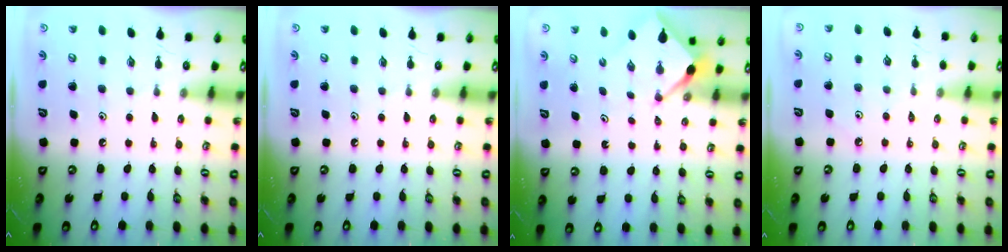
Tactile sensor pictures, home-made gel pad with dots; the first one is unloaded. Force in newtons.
{"total": 0.0}
{"total": 2.6, "press": 2.6, "slide": 0.3}
{"total": 2.7, "press": 2.6, "slide": 0.5}